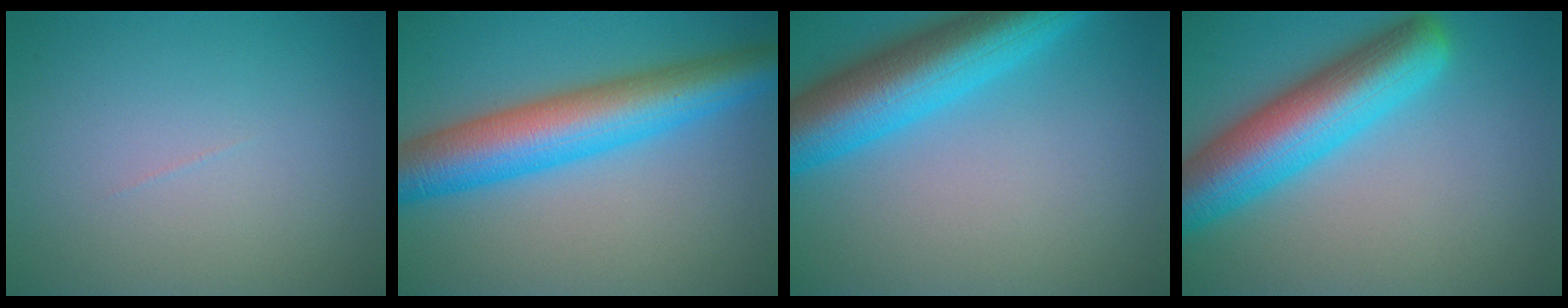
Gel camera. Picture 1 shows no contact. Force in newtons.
{"total": 9.1, "press": 9.1, "slide": 0.2}
{"total": 9.6, "press": 9.6, "slide": 0.5}
{"total": 9.2, "press": 9.2, "slide": 0.3}